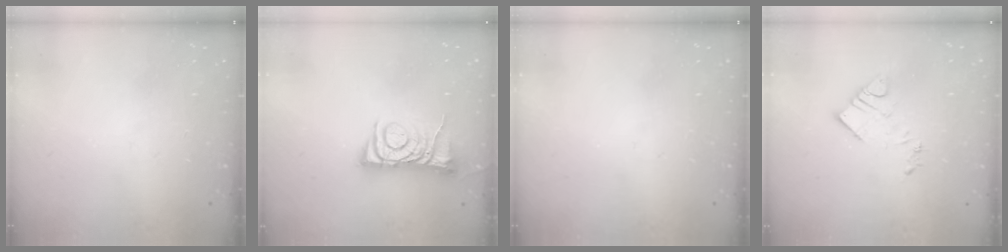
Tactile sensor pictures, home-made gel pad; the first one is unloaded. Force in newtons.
{"total": 7.7, "press": 7.6, "slide": 0.8}
{"total": 0.0}
{"total": 7.9, "press": 7.9, "slide": 0.4}